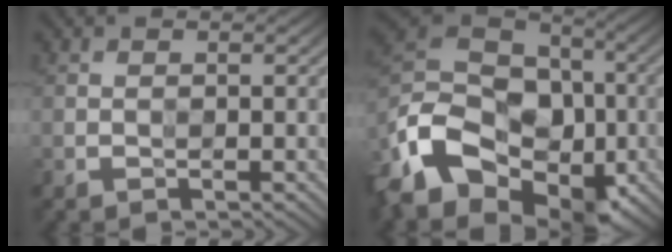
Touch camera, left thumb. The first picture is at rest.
{"total": 16.3, "force": [-7.2, 11.3, 9.3], "torque": [-0.232, -0.023, -0.141]}